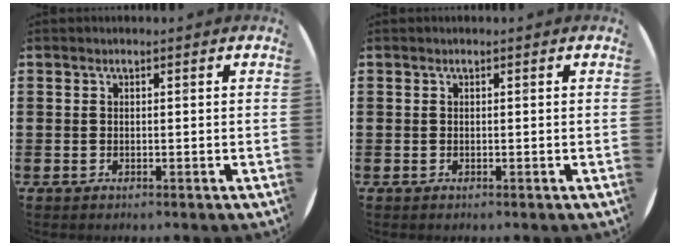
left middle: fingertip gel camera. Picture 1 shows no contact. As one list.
[{"total": 0.0}]